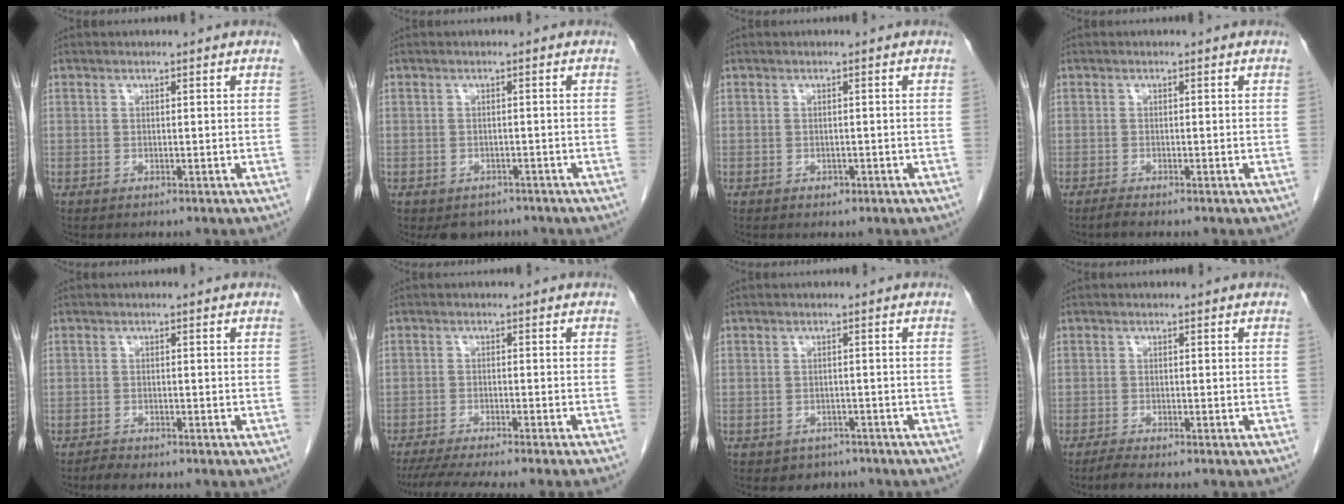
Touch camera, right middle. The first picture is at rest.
{"total": 3.6, "force": [-2.8, 2.2, 0.6], "torque": [-0.002, 0.004, -0.036]}
{"total": 0.9, "force": [-0.5, 0.6, 0.4], "torque": [-0.008, 0.001, -0.004]}
{"total": 1.0, "force": [-0.8, -0.1, 0.4], "torque": [-0.015, -0.003, -0.018]}
{"total": 1.4, "force": [-1.3, 0.2, 0.5], "torque": [-0.017, -0.004, -0.022]}
{"total": 9.9, "force": [-8.5, -1.0, 5.0], "torque": [-0.055, -0.024, -0.128]}
{"total": 3.0, "force": [-2.2, 2.0, 0.0], "torque": [-0.007, 0.008, -0.030]}
{"total": 1.5, "force": [-1.3, -0.1, 0.7], "torque": [-0.025, -0.006, -0.028]}